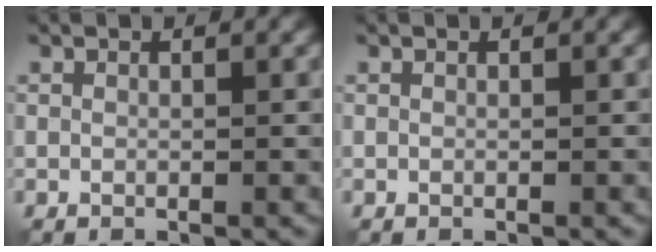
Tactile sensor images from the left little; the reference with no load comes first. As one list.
[{"total": 0.0}]